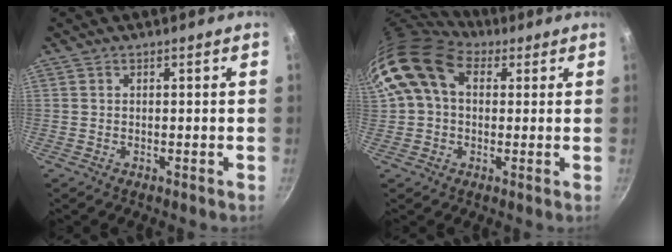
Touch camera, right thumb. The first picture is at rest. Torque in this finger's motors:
{"motor_torque": [2.34, 2.37, 1.12, 0.76, 0.53]}